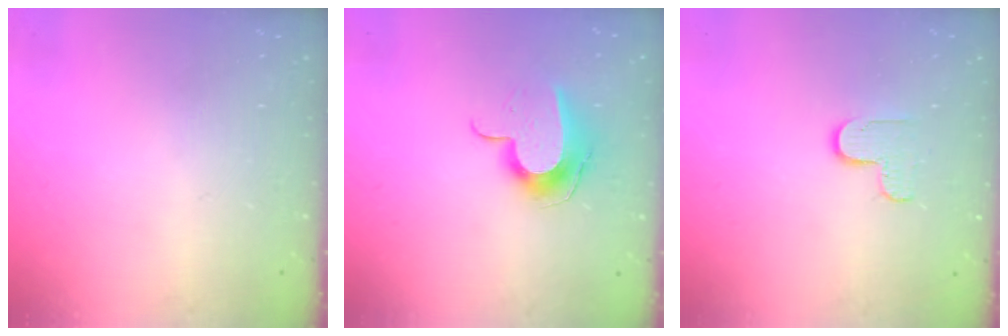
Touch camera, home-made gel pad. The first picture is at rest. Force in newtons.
{"total": 9.9, "press": 9.9, "slide": 0.4}
{"total": 5.9, "press": 5.9, "slide": 0.5}